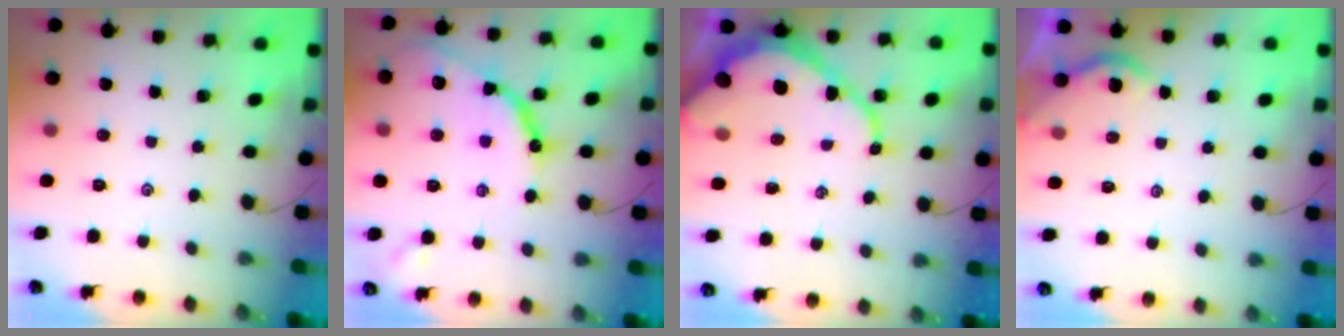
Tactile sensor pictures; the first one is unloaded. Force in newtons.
{"total": 14.0, "press": 13.9, "slide": 1.0}
{"total": 14.0, "press": 13.9, "slide": 1.5}
{"total": 4.8, "press": 4.8, "slide": 0.3}